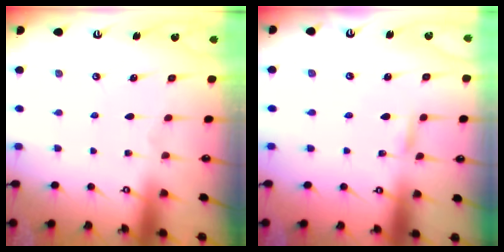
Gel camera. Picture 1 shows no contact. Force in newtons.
{"total": 1.6, "press": 1.6, "slide": 0.1}